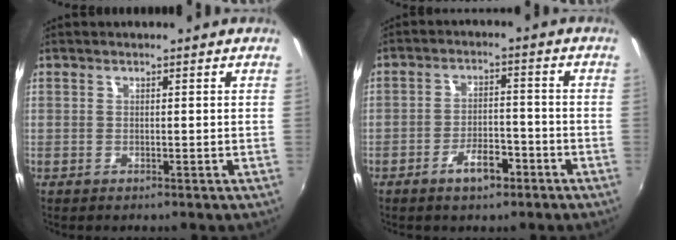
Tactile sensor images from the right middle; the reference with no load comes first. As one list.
[{"total": 5.7, "force": [-3.6, 2.5, 3.5], "torque": [-0.068, 0.006, -0.052]}]